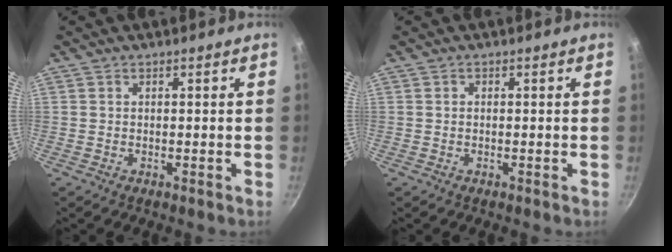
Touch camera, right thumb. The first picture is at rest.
{"total": 0.0}